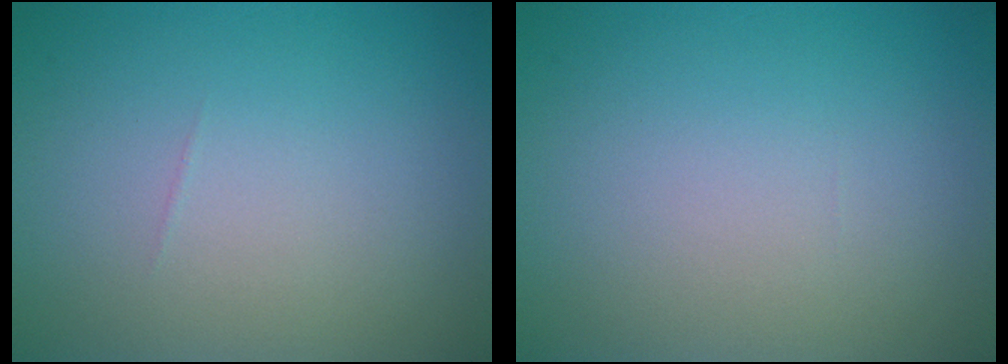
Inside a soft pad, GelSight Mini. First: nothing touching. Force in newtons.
{"total": 0.0}